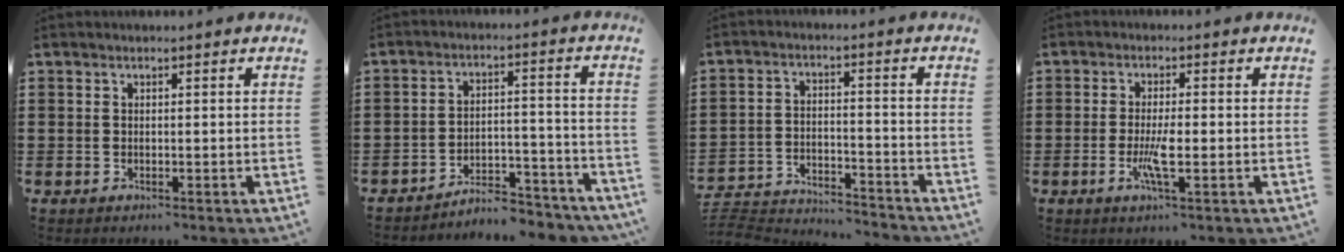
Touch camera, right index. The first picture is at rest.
{"total": 5.5, "force": [-5.4, 0.7, 1.1], "torque": [-0.018, 0.015, -0.107]}
{"total": 4.4, "force": [-4.4, 0.5, 0.7], "torque": [-0.029, -0.003, -0.095]}
{"total": 4.0, "force": [-1.1, 0.5, 3.8], "torque": [-0.088, -0.011, -0.026]}